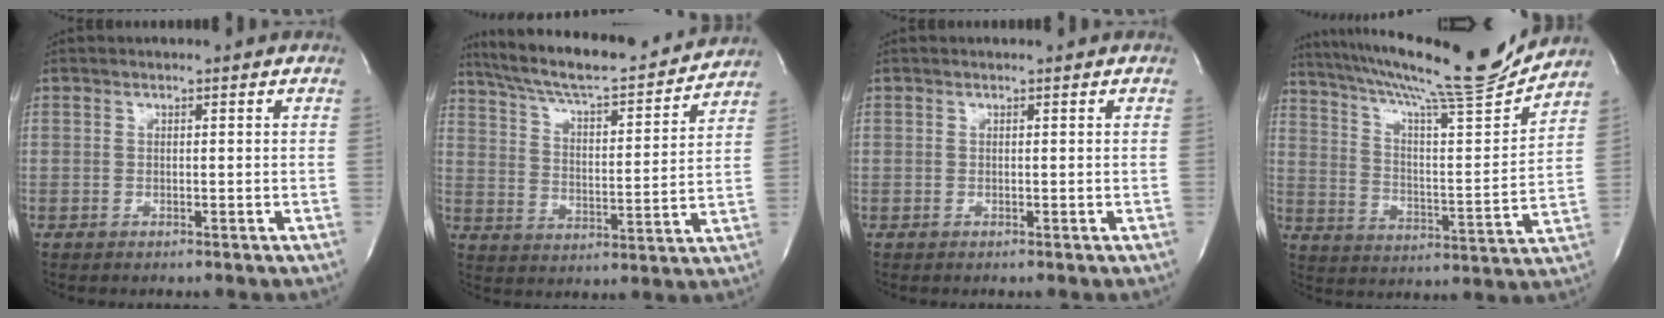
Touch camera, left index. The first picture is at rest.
{"total": 20.5, "force": [18.4, 2.9, 8.7], "torque": [-0.147, 0.006, 0.268]}
{"total": 0.0}
{"total": 20.7, "force": [18.4, -0.3, 9.4], "torque": [-0.164, -0.033, 0.277]}